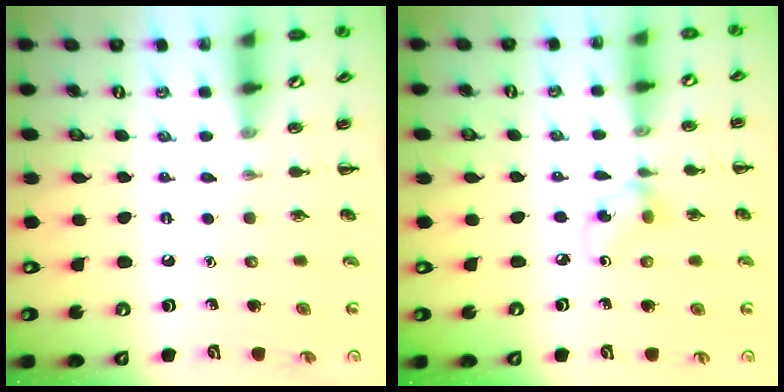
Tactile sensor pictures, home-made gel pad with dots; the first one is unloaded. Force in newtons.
{"total": 3.9, "press": 3.7, "slide": 1.1}